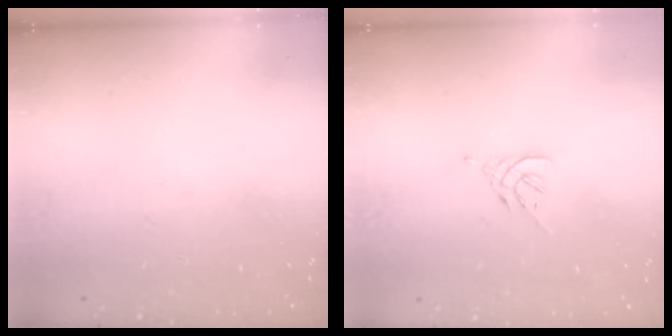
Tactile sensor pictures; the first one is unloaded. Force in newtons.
{"total": 2.6, "press": 2.5, "slide": 0.7}